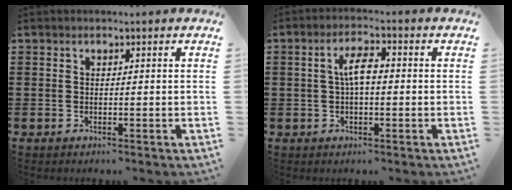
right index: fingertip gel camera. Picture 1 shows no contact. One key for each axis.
{"total": 4.2, "fx": 0.1, "fy": 1.5, "fz": 4.0, "tx": -0.075, "ty": 0.007, "tz": -0.001}